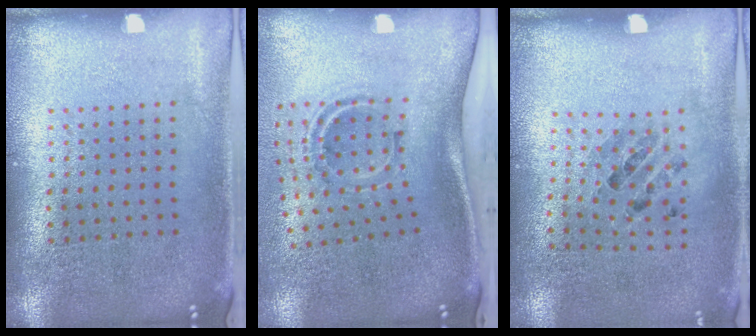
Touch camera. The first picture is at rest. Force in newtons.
{"total": 2.1, "press": 1.2, "slide": 1.8}
{"total": 0.8, "press": 0.7, "slide": 0.4}